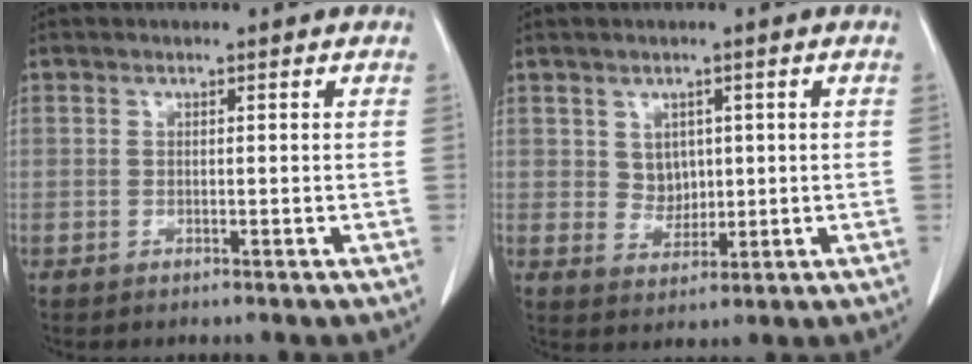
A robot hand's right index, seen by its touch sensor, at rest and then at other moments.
{"total": 3.5, "force": [0.9, 3.0, 1.6], "torque": [-0.023, 0.000, 0.021]}